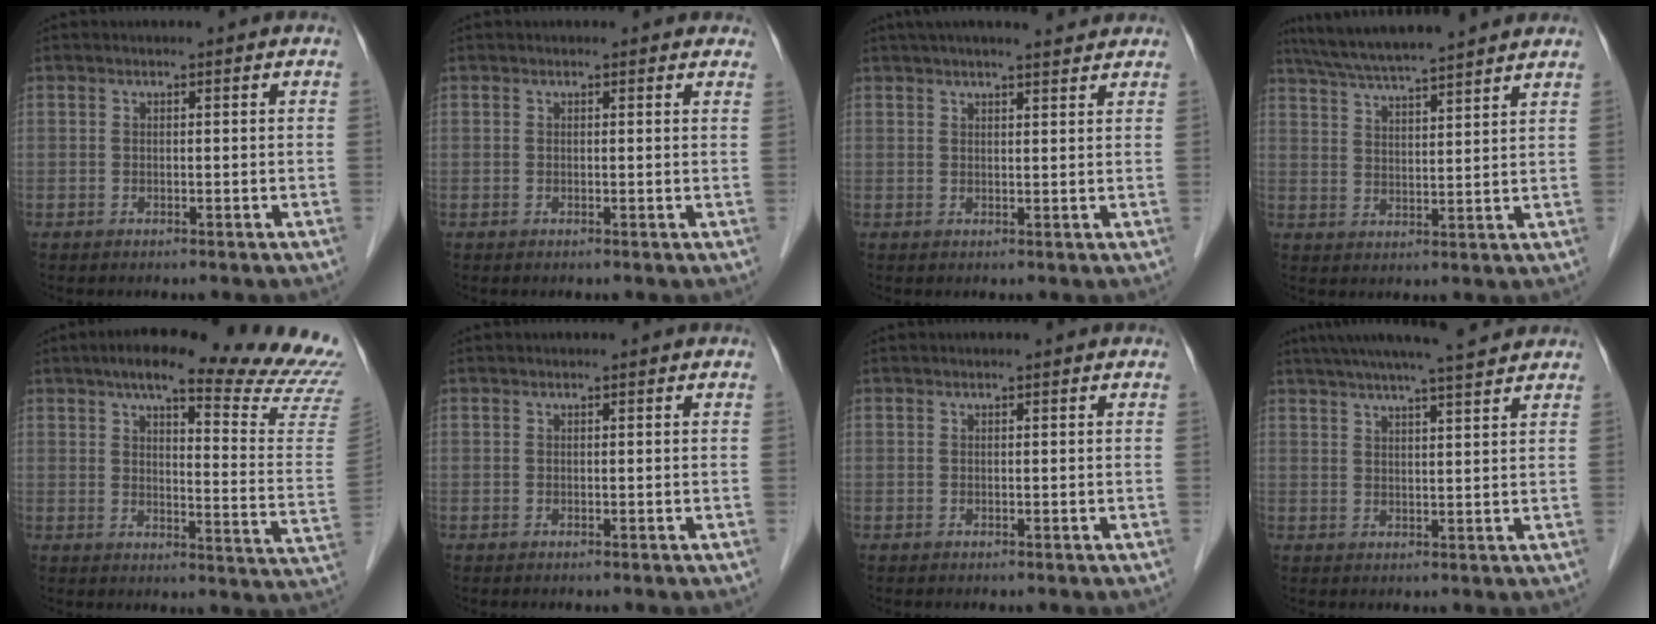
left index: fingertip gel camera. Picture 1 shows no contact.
{"total": 1.9, "force": [1.7, 0.8, 0.5], "torque": [-0.005, 0.000, 0.003]}
{"total": 8.5, "force": [7.4, 1.1, 4.1], "torque": [-0.059, 0.023, 0.094]}
{"total": 13.6, "force": [11.8, 0.3, 6.6], "torque": [-0.119, 0.030, 0.180]}
{"total": 23.1, "force": [20.0, 1.5, 11.5], "torque": [-0.146, -0.070, 0.227]}
{"total": 0.0}
{"total": 0.0}
{"total": 12.9, "force": [11.3, 0.5, 6.2], "torque": [-0.106, 0.027, 0.157]}